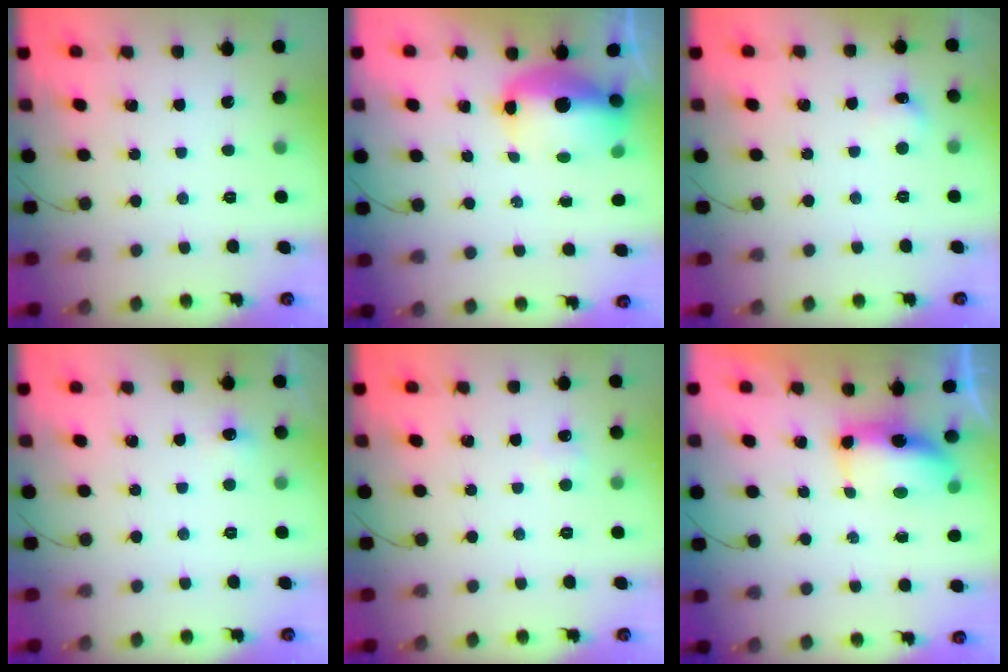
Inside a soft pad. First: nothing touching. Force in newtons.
{"total": 12.0, "press": 11.4, "slide": 3.7}
{"total": 5.3, "press": 5.0, "slide": 1.5}
{"total": 4.3, "press": 4.1, "slide": 1.3}
{"total": 4.2, "press": 4.0, "slide": 1.2}
{"total": 7.7, "press": 7.4, "slide": 2.0}